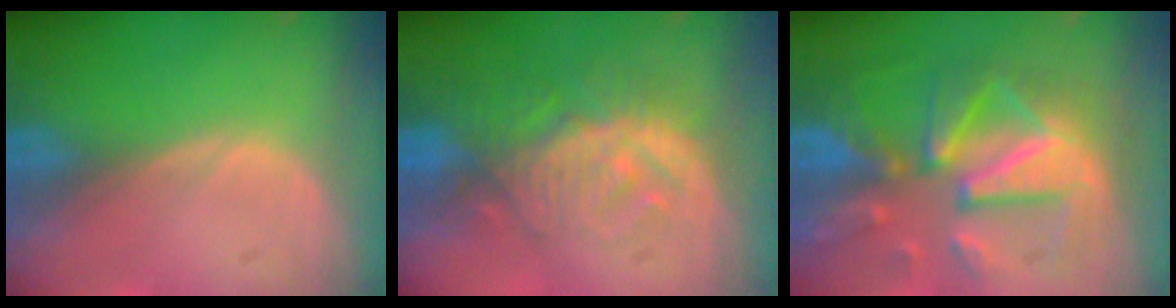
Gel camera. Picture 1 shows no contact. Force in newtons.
{"total": 9.2, "press": 8.3, "slide": 4.0}
{"total": 12.3, "press": 12.3, "slide": 1.1}